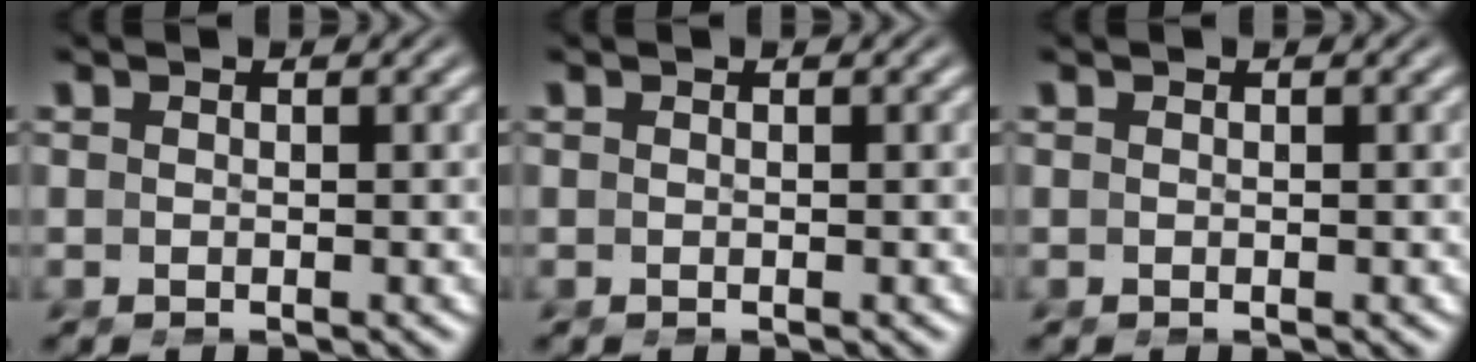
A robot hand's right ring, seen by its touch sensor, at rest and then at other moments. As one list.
[{"total": 0.0}, {"total": 0.0}]